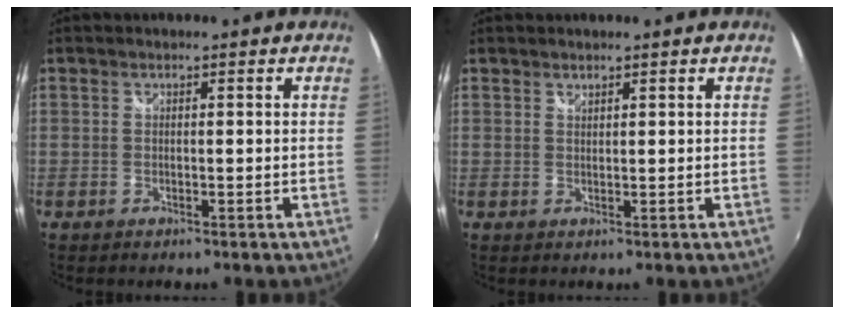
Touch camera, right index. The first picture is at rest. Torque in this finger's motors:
{"motor_torque": [-0.16, -0.01, -0.02, 0.00]}